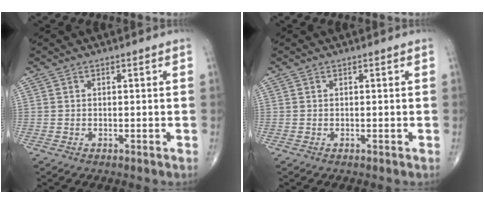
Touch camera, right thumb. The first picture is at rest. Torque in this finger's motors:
{"motor_torque": [-0.20, 0.14, -0.07, -0.02, 0.00]}